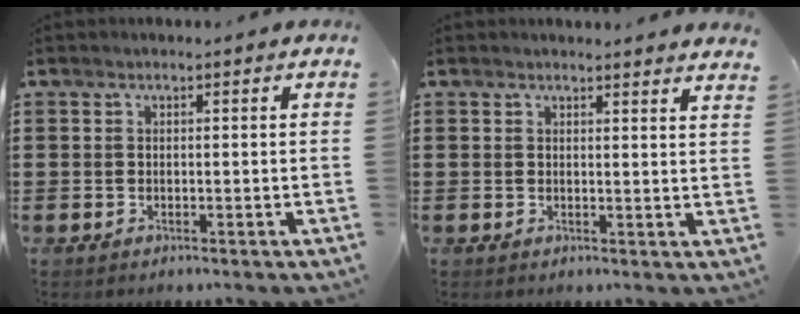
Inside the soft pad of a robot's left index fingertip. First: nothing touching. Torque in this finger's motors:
{"motor_torque": [0.21, 0.17, -0.01, 0.00]}